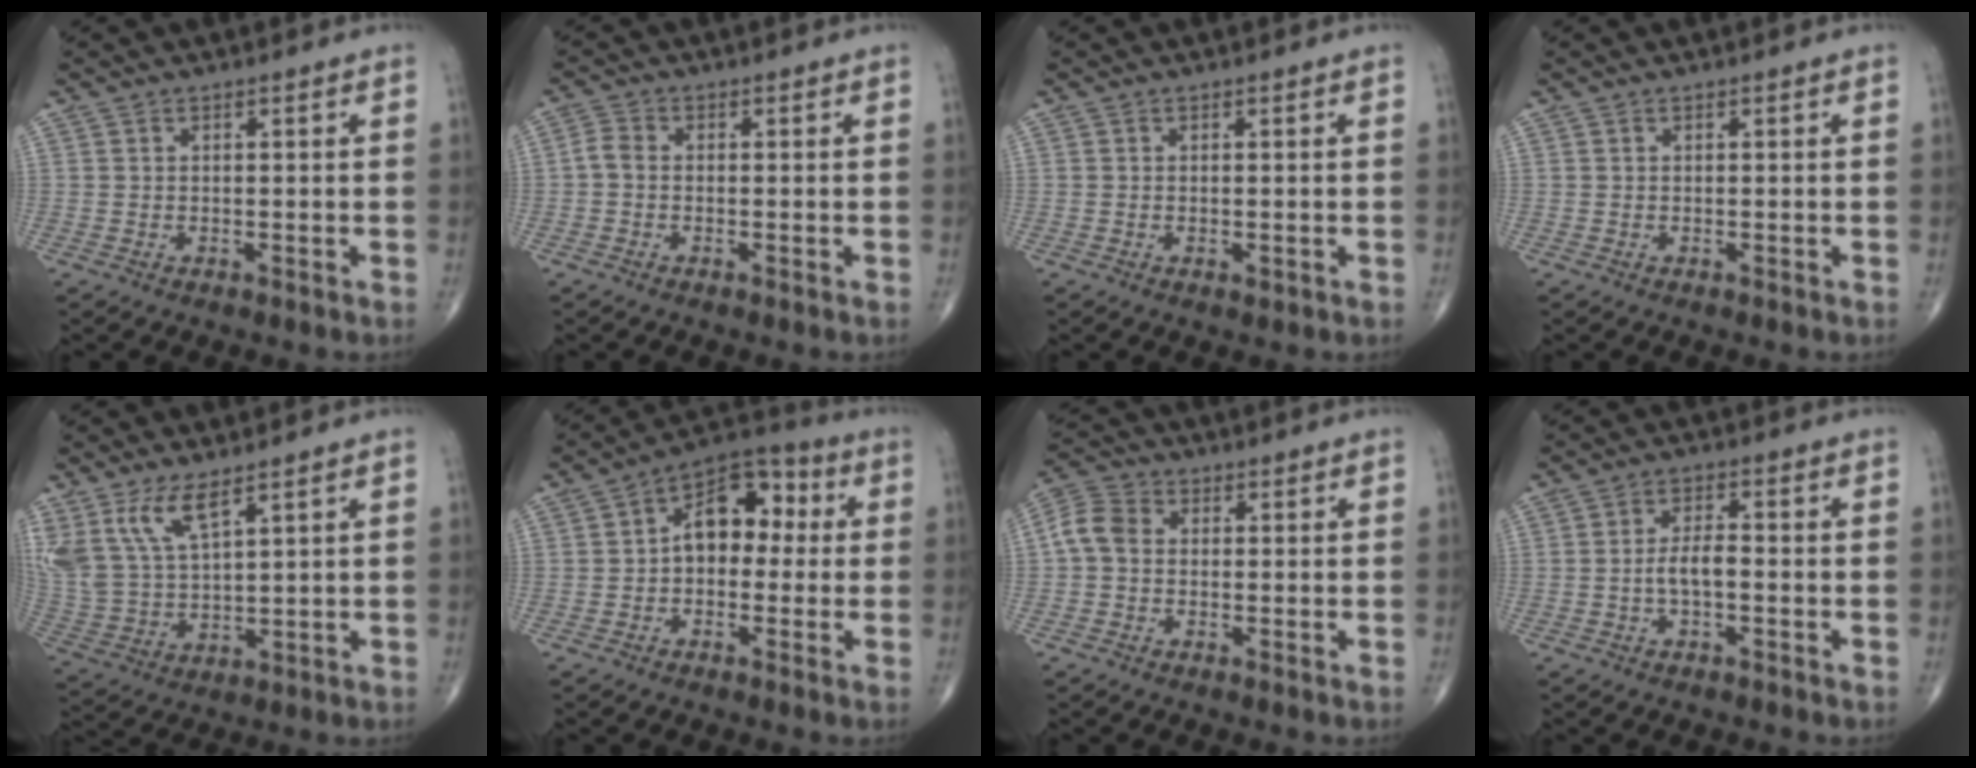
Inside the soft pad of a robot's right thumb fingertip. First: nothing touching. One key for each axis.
{"total": 2.3, "fx": -0.5, "fy": 1.6, "fz": 1.6, "tx": -0.031, "ty": 0.006, "tz": -0.019}
{"total": 0.8, "fx": -0.2, "fy": 0.4, "fz": 0.7, "tx": -0.012, "ty": -0.004, "tz": -0.003}
{"total": 0.0}
{"total": 10.9, "fx": 6.6, "fy": 4.0, "fz": 7.6, "tx": -0.165, "ty": -0.025, "tz": 0.150}
{"total": 11.1, "fx": 0.7, "fy": 7.2, "fz": 8.4, "tx": -0.095, "ty": 0.036, "tz": -0.005}
{"total": 5.7, "fx": -0.2, "fy": 4.4, "fz": 3.6, "tx": -0.067, "ty": 0.017, "tz": -0.016}
{"total": 4.2, "fx": -1.0, "fy": 1.8, "fz": 3.6, "tx": -0.069, "ty": 0.018, "tz": -0.021}